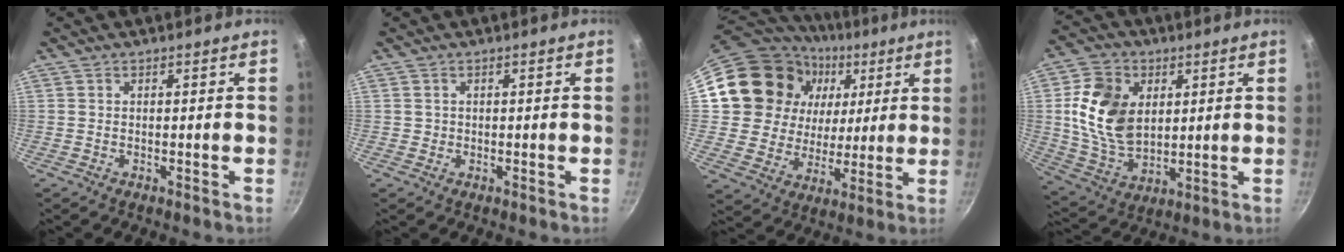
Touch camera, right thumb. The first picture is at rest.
{"total": 0.6, "force": [0.1, 0.6, 0.0], "torque": [0.005, 0.001, 0.001]}
{"total": 20.8, "force": [8.0, 16.9, 9.1], "torque": [-0.148, -0.004, 0.146]}
{"total": 15.2, "force": [2.9, 10.8, 10.3], "torque": [-0.173, -0.011, 0.062]}